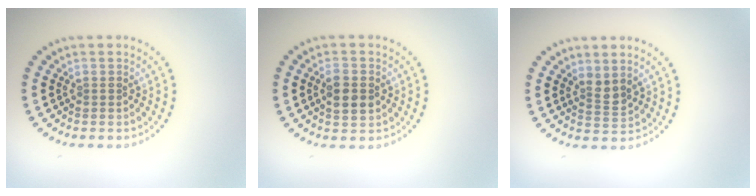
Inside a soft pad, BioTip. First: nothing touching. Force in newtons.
{"total": 2.6, "press": 2.6, "slide": 0.2}
{"total": 1.7, "press": 1.3, "slide": 1.1}